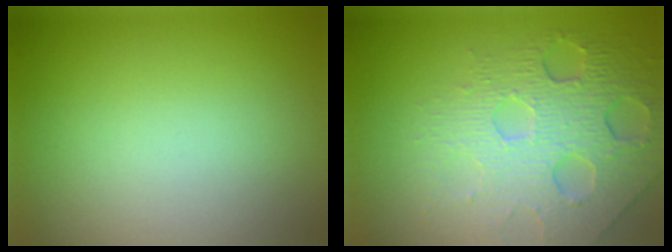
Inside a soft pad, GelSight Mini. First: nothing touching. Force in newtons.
{"total": 7.5, "press": 5.2, "slide": 5.4}